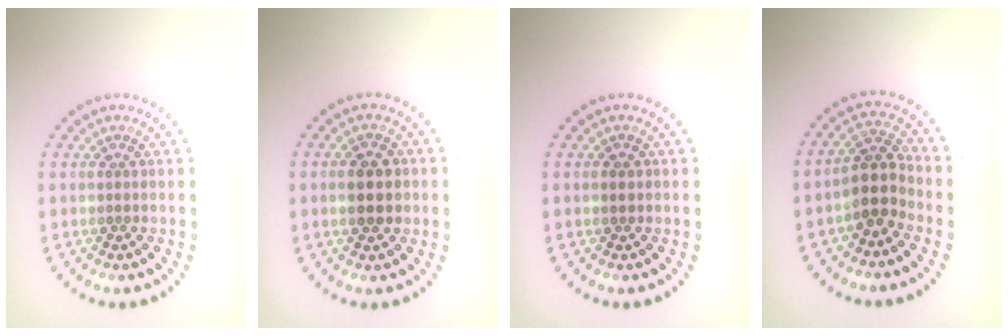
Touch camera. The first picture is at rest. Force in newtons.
{"total": 3.8, "press": 3.8, "slide": 0.0}
{"total": 0.9, "press": 0.8, "slide": 0.3}
{"total": 3.3, "press": 2.7, "slide": 1.8}